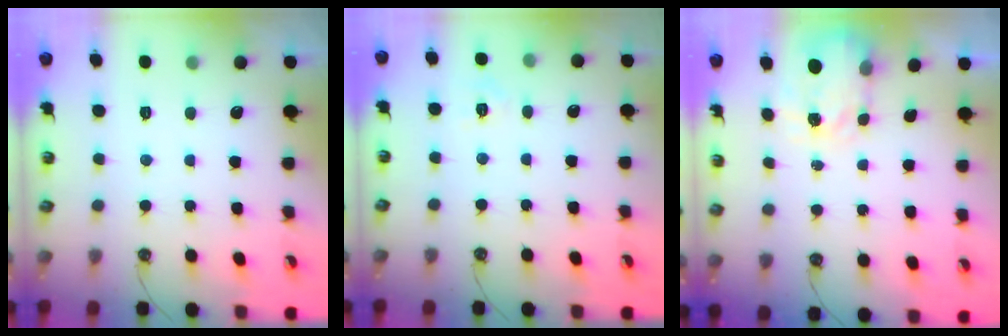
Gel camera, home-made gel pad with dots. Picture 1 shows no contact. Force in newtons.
{"total": 7.0, "press": 7.0, "slide": 0.7}
{"total": 4.0, "press": 3.9, "slide": 0.6}